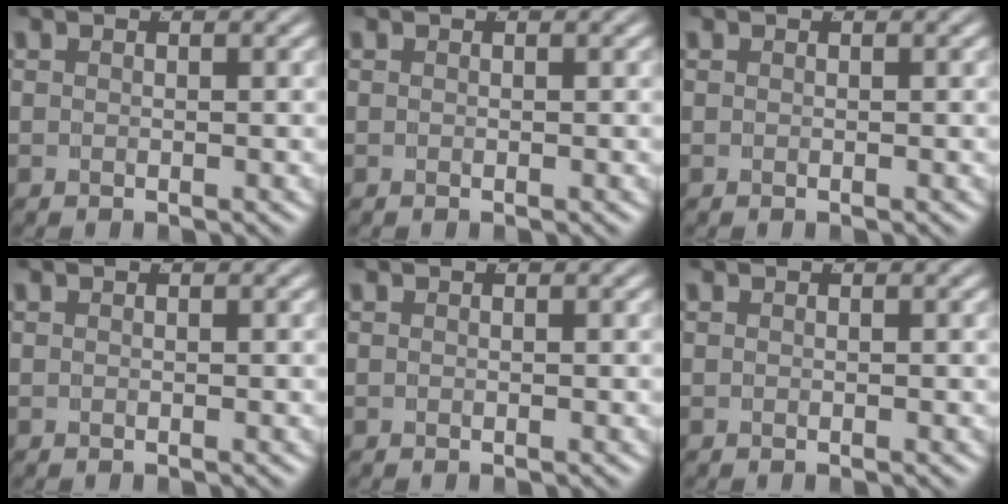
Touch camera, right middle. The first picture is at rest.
{"total": 0.0}
{"total": 0.0}
{"total": 0.0}
{"total": 0.0}
{"total": 0.0}